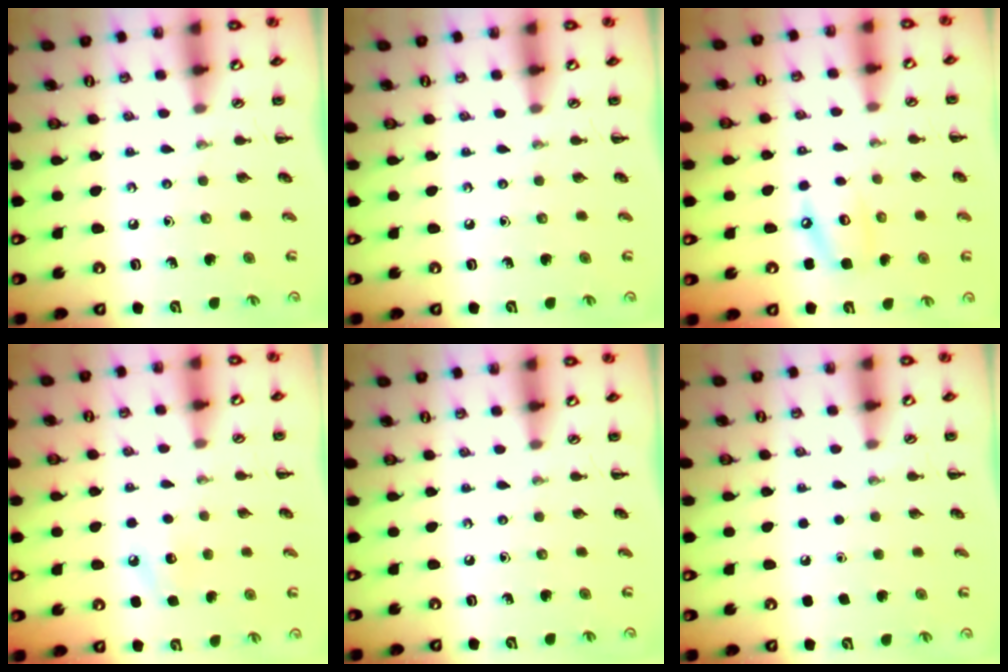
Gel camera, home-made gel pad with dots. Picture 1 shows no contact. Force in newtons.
{"total": 0.0}
{"total": 6.9, "press": 6.8, "slide": 0.7}
{"total": 6.0, "press": 5.8, "slide": 1.6}
{"total": 0.0}
{"total": 1.6, "press": 1.6, "slide": 0.1}